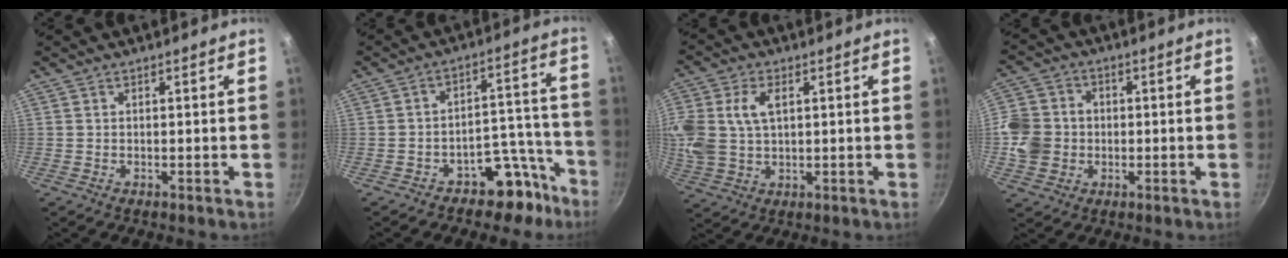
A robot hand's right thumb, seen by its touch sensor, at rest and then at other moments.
{"total": 9.6, "force": [-6.7, 5.2, 4.5], "torque": [-0.022, 0.094, -0.101]}
{"total": 13.8, "force": [2.7, 8.9, 10.1], "torque": [-0.253, 0.004, 0.057]}
{"total": 12.0, "force": [-1.1, 10.3, 6.0], "torque": [-0.107, 0.020, -0.023]}